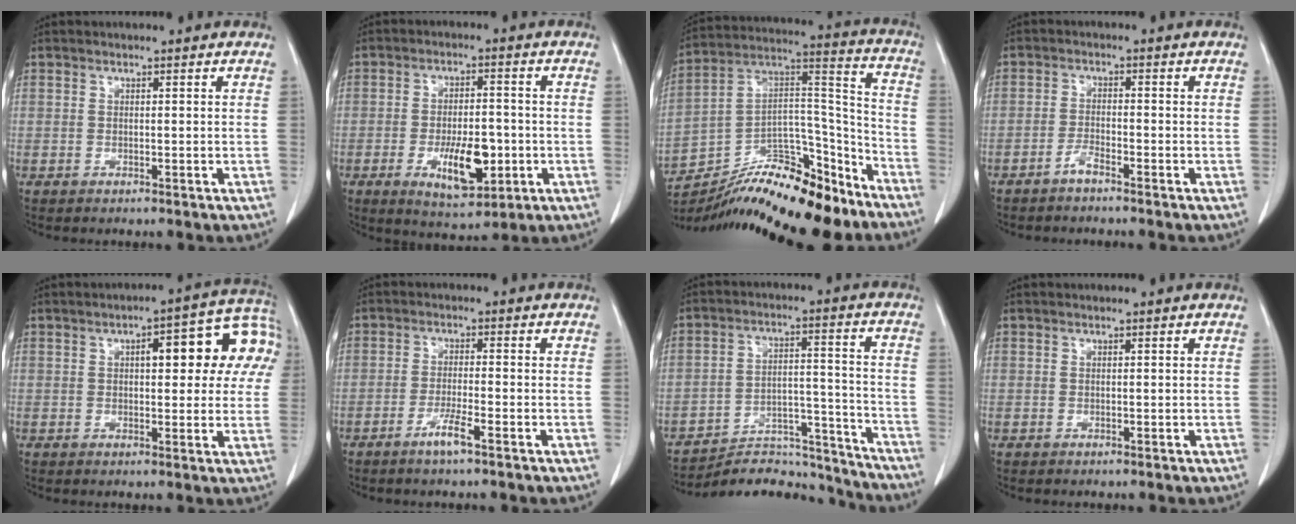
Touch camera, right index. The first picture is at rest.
{"total": 9.2, "force": [-2.8, 3.6, 8.0], "torque": [-0.137, -0.006, -0.036]}
{"total": 21.6, "force": [-17.7, 5.9, 10.8], "torque": [-0.175, 0.037, -0.294]}
{"total": 2.1, "force": [-1.8, 0.1, 1.1], "torque": [-0.022, 0.000, -0.038]}
{"total": 13.1, "force": [3.5, 4.5, 11.8], "torque": [-0.139, 0.038, 0.036]}
{"total": 3.7, "force": [-2.4, -0.2, 2.8], "torque": [-0.056, -0.004, -0.047]}
{"total": 15.3, "force": [-14.9, 3.0, 0.8], "torque": [0.002, 0.060, -0.219]}
{"total": 0.0}